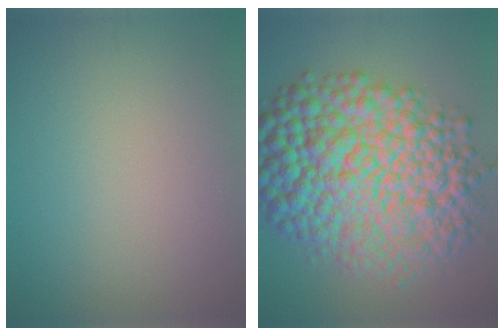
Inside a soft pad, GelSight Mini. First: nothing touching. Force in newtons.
{"total": 14.6, "press": 14.6, "slide": 0.0}